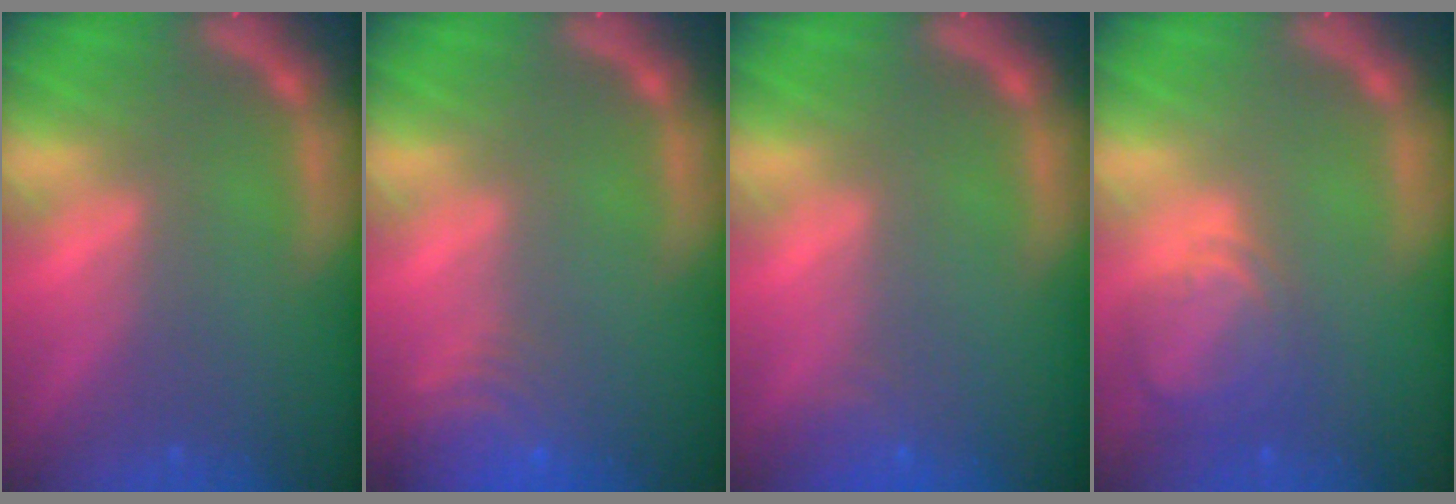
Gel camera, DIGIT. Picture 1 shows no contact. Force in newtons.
{"total": 6.5}
{"total": 1.9}
{"total": 4.5}